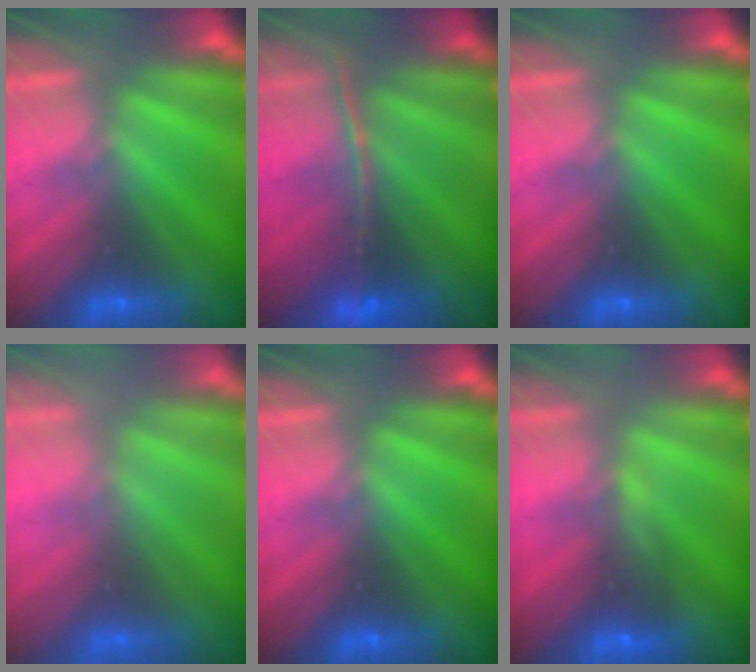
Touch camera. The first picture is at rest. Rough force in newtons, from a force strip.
{"total": 1.6}
{"total": 0.0}
{"total": 2.4}
{"total": 0.0}
{"total": 4.6}